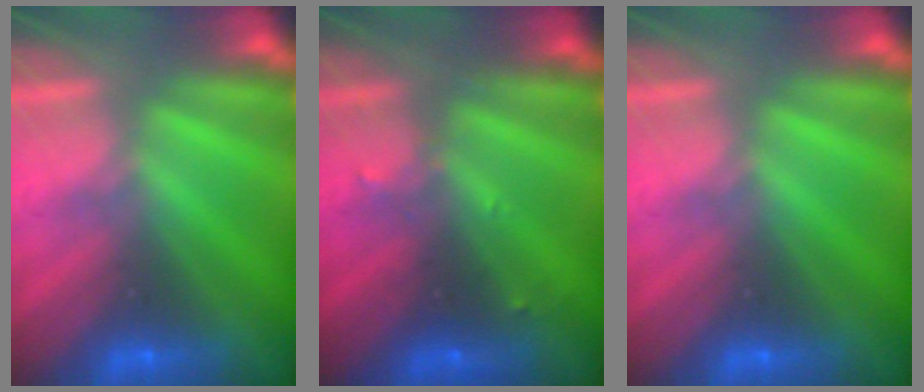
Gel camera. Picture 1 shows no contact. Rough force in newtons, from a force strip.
{"total": 2.5}
{"total": 0.0}